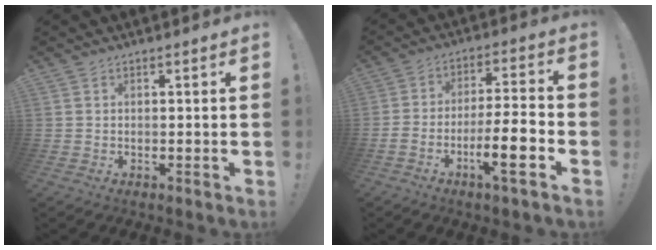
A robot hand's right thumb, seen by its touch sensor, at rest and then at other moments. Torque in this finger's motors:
{"motor_torque": [0.73, 0.55, 0.86, -0.69, 0.23]}